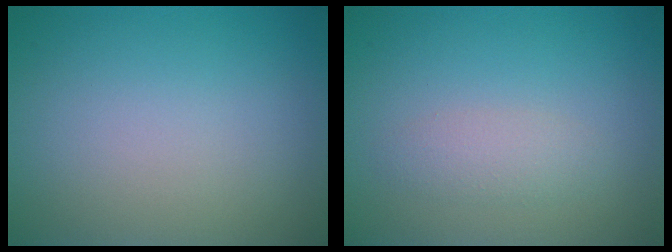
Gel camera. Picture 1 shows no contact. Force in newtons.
{"total": 1.7, "press": 1.7, "slide": 0.1}